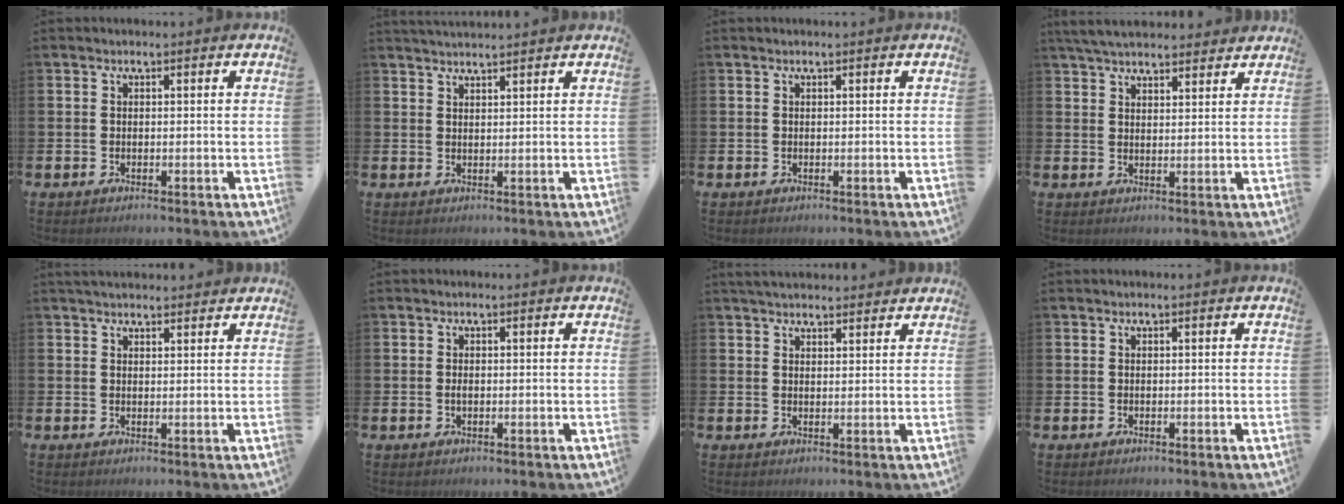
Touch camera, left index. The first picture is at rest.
{"total": 2.0, "force": [1.9, 0.0, 0.2], "torque": [-0.003, -0.008, 0.035]}
{"total": 0.0}
{"total": 4.9, "force": [4.6, 1.1, 1.1], "torque": [-0.036, -0.012, 0.087]}
{"total": 2.4, "force": [2.4, 0.5, 0.3], "torque": [0.003, -0.009, 0.041]}
{"total": 0.8, "force": [-0.1, 0.4, 0.7], "torque": [-0.010, 0.000, -0.004]}
{"total": 3.1, "force": [3.0, 0.6, 0.5], "torque": [-0.002, -0.012, 0.053]}
{"total": 0.0}